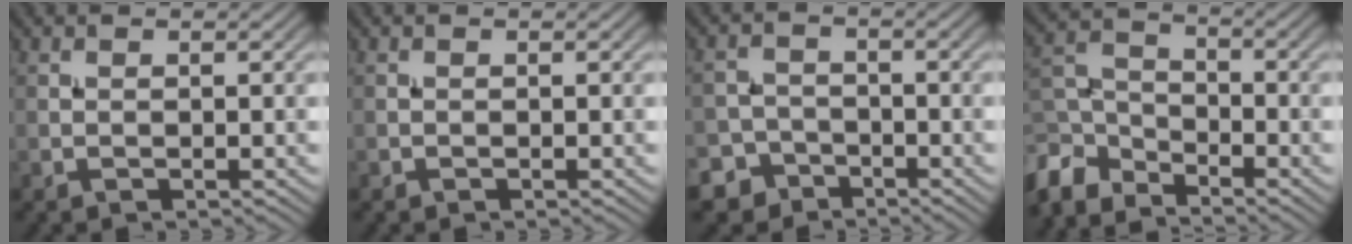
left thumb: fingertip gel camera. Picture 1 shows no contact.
{"total": 0.0}
{"total": 5.7, "force": [-4.0, 4.0, 0.7], "torque": [0.002, -0.008, -0.086]}
{"total": 7.9, "force": [-6.2, 3.6, 3.3], "torque": [-0.085, -0.009, -0.143]}